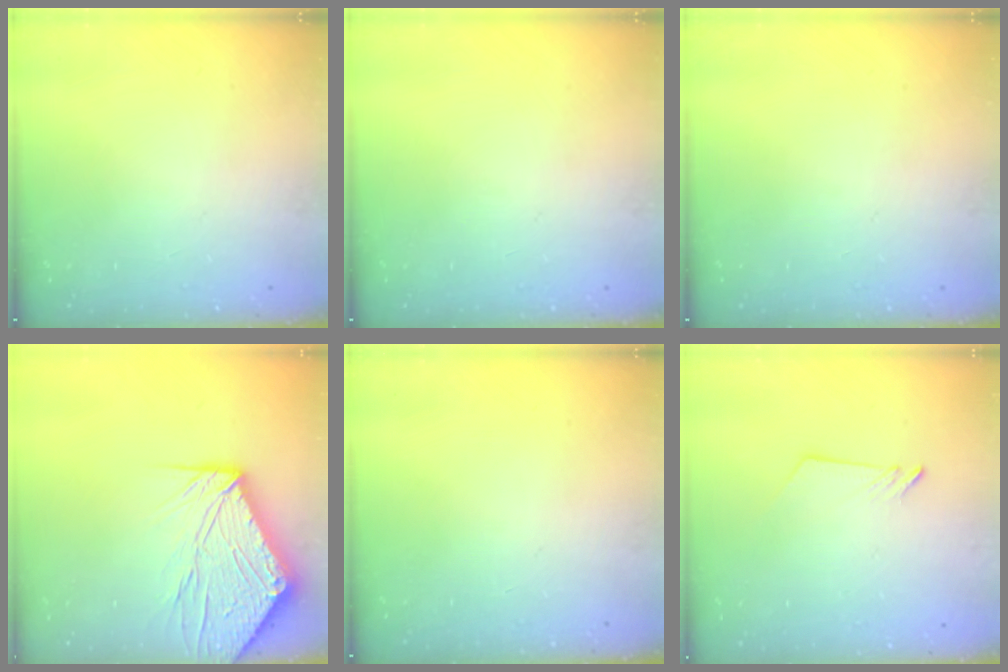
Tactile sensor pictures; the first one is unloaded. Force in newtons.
{"total": 0.0}
{"total": 0.0}
{"total": 15.5, "press": 15.5, "slide": 1.5}
{"total": 0.0}
{"total": 2.6, "press": 2.6, "slide": 0.3}